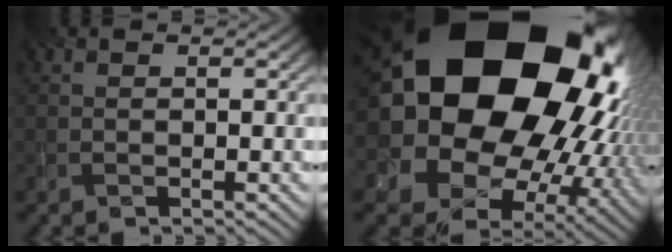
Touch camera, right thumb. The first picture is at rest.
{"total": 26.0, "force": [7.0, 19.6, 15.5], "torque": [-0.324, -0.024, 0.130]}